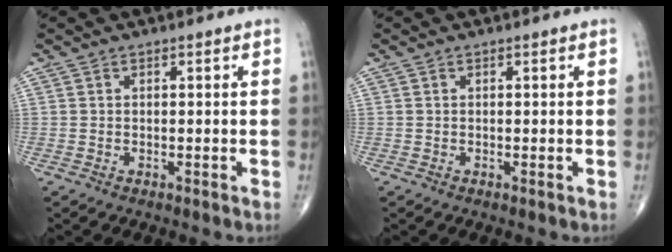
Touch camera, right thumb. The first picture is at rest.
{"total": 0.0}